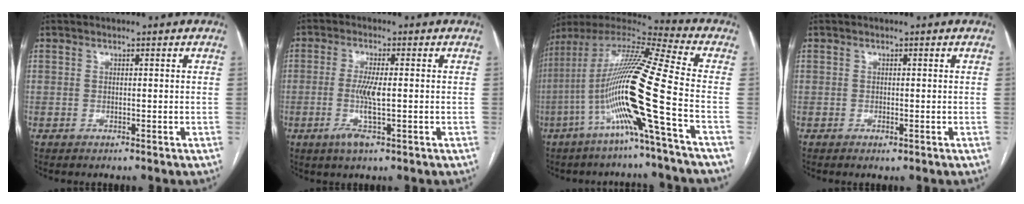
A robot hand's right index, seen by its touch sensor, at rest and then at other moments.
{"total": 5.2, "force": [-1.1, 0.4, 5.1], "torque": [-0.111, -0.011, -0.021]}
{"total": 18.8, "force": [-5.7, -1.3, 17.9], "torque": [-0.348, -0.004, -0.121]}
{"total": 0.6, "force": [-0.3, 0.3, 0.5], "torque": [-0.006, -0.001, -0.003]}